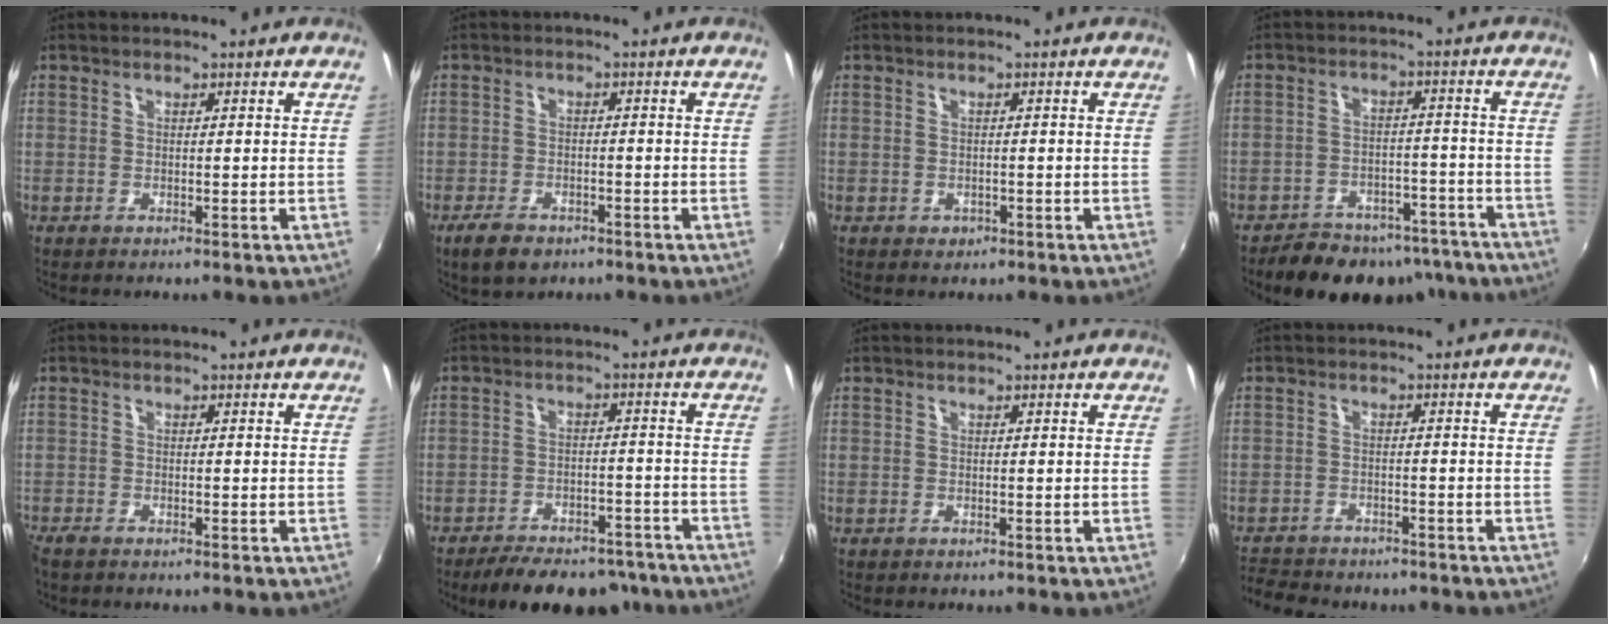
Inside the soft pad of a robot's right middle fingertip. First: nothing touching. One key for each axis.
{"total": 5.7, "fx": -3.9, "fy": 2.8, "fz": 3.0, "tx": -0.081, "ty": -0.013, "tz": -0.066}
{"total": 1.5, "fx": -0.6, "fy": 1.2, "fz": 0.6, "tx": -0.011, "ty": -0.002, "tz": -0.005}
{"total": 17.1, "fx": -14.1, "fy": 7.5, "fz": 6.1, "tx": -0.125, "ty": 0.022, "tz": -0.171}
{"total": 2.2, "fx": -1.9, "fy": 0.7, "fz": 0.8, "tx": -0.020, "ty": -0.011, "tz": -0.039}
{"total": 16.3, "fx": -13.6, "fy": 6.1, "fz": 6.6, "tx": -0.132, "ty": 0.009, "tz": -0.170}
{"total": 0.0}
{"total": 10.4, "fx": -9.0, "fy": 4.0, "fz": 3.5, "tx": -0.099, "ty": -0.013, "tz": -0.138}